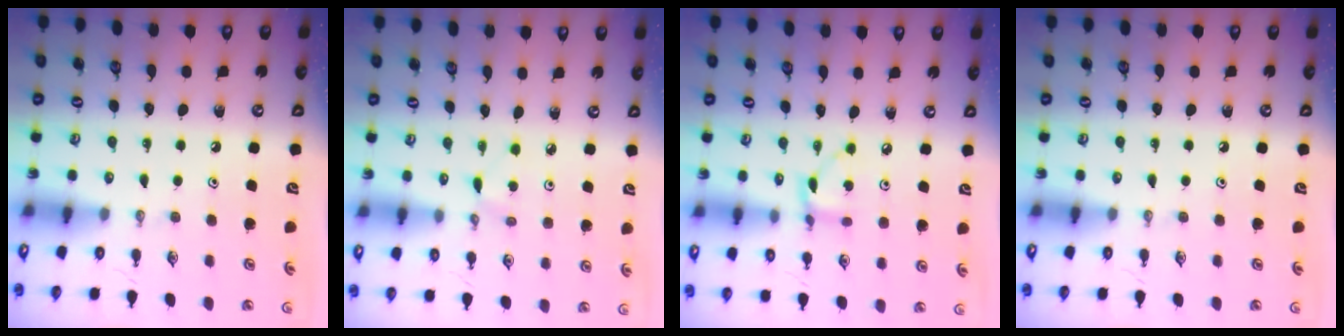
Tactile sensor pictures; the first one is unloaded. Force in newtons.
{"total": 2.0, "press": 2.0, "slide": 0.3}
{"total": 4.0, "press": 4.0, "slide": 0.2}
{"total": 0.0}